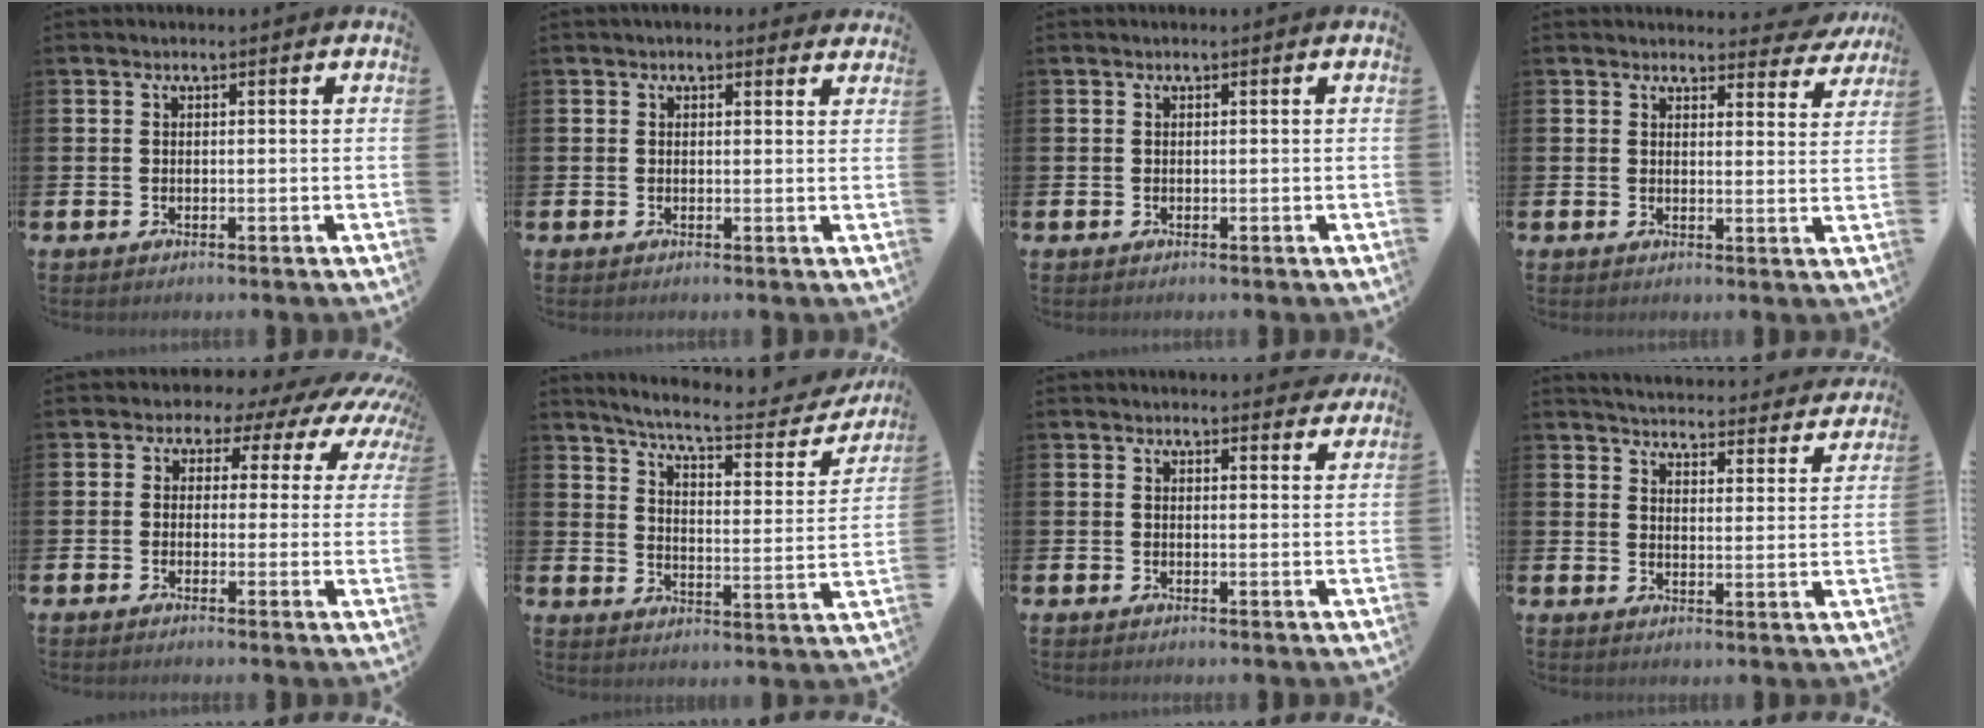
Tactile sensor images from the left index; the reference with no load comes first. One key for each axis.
{"total": 1.3, "fx": 1.2, "fy": 0.5, "fz": 0.2, "tx": 0.003, "ty": 0.000, "tz": 0.020}
{"total": 0.0}
{"total": 3.0, "fx": 2.9, "fy": 0.9, "fz": 0.4, "tx": 0.002, "ty": -0.020, "tz": 0.046}
{"total": 3.5, "fx": 1.6, "fy": 2.9, "fz": 1.1, "tx": -0.028, "ty": -0.028, "tz": 0.010}
{"total": 7.2, "fx": 6.6, "fy": 0.8, "fz": 2.9, "tx": -0.073, "ty": -0.048, "tz": 0.105}
{"total": 2.2, "fx": 2.2, "fy": 0.4, "fz": 0.0, "tx": 0.011, "ty": -0.015, "tz": 0.036}
{"total": 4.3, "fx": 4.2, "fy": 0.4, "fz": 0.4, "tx": -0.024, "ty": -0.039, "tz": 0.070}